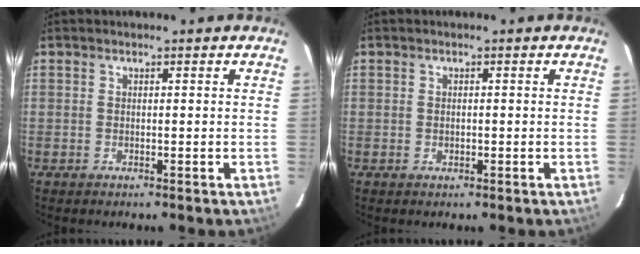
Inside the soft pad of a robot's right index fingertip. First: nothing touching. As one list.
[{"total": 0.8, "force": [-0.2, 0.6, 0.4], "torque": [-0.004, 0.001, -0.003]}]